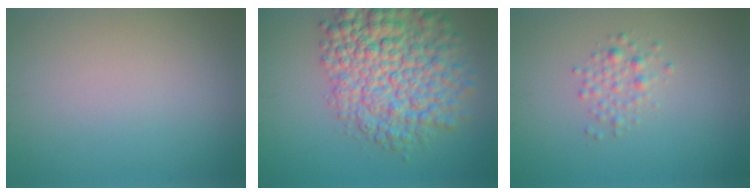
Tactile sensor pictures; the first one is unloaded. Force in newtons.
{"total": 9.7, "press": 9.7, "slide": 0.3}
{"total": 1.7, "press": 1.7, "slide": 0.1}